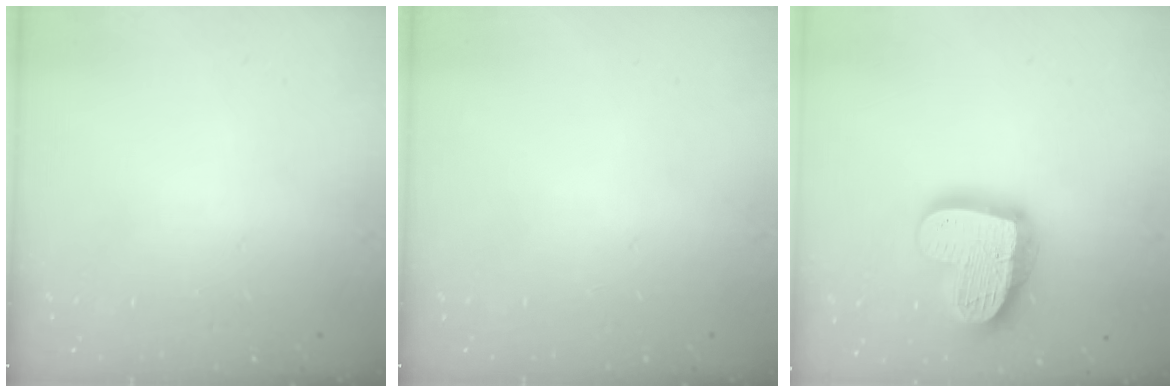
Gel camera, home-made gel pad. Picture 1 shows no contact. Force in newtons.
{"total": 0.0}
{"total": 19.9, "press": 19.9, "slide": 1.6}